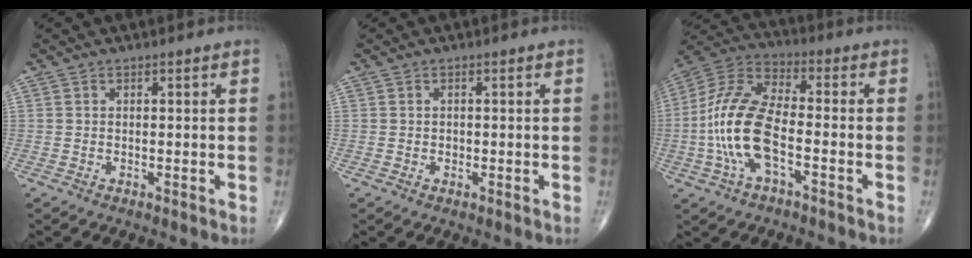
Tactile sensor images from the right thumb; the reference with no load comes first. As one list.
[{"total": 0.7, "force": [-0.1, 0.6, 0.3], "torque": [-0.001, 0.002, -0.004]}, {"total": 15.1, "force": [-3.6, 6.6, 13.1], "torque": [-0.284, 0.037, -0.073]}]